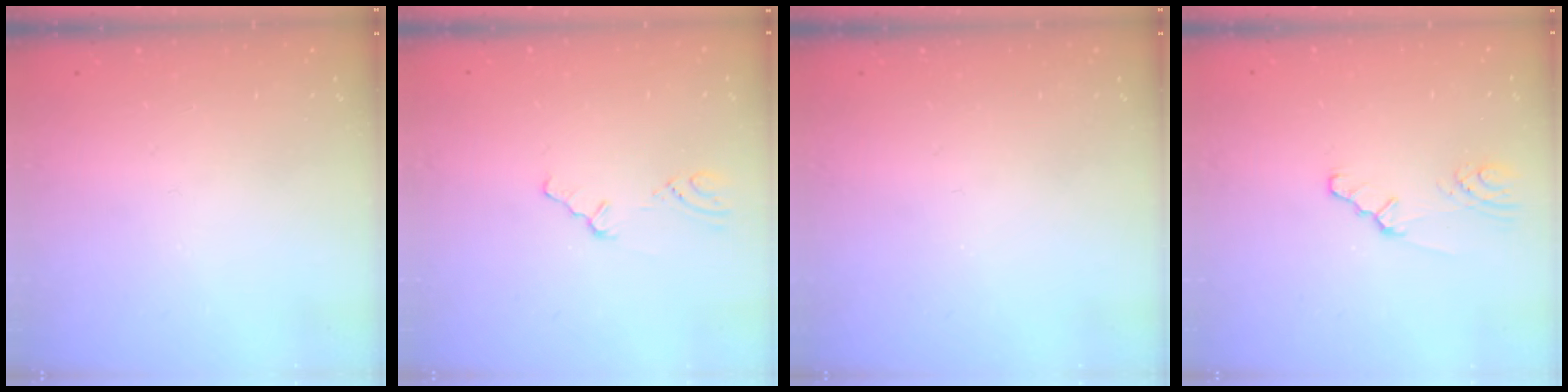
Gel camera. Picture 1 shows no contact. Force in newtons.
{"total": 1.0, "press": 0.9, "slide": 0.2}
{"total": 0.0}
{"total": 2.3, "press": 2.3, "slide": 0.4}